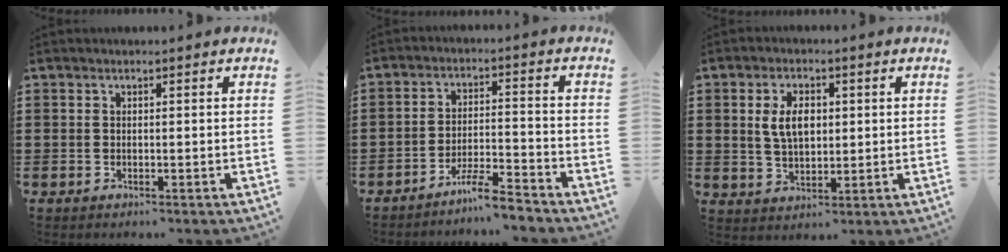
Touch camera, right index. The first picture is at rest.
{"total": 5.6, "force": [-5.1, 0.2, 2.4], "torque": [-0.047, 0.000, -0.098]}
{"total": 5.7, "force": [1.0, 3.3, 4.6], "torque": [-0.096, 0.007, 0.012]}